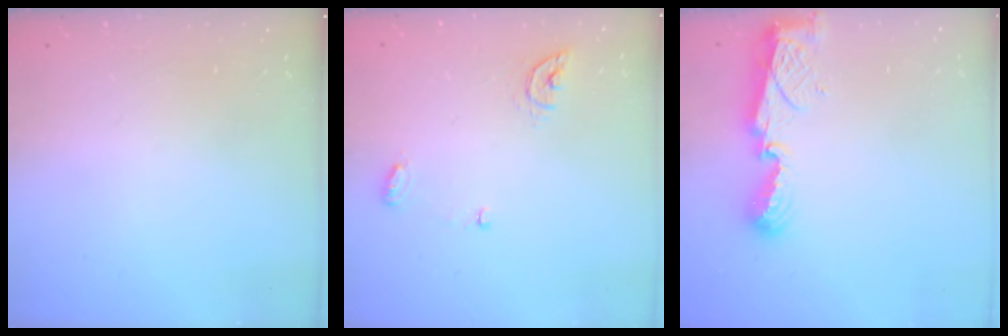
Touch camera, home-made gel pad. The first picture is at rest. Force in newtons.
{"total": 5.5, "press": 5.5, "slide": 0.5}
{"total": 8.1, "press": 8.1, "slide": 0.9}